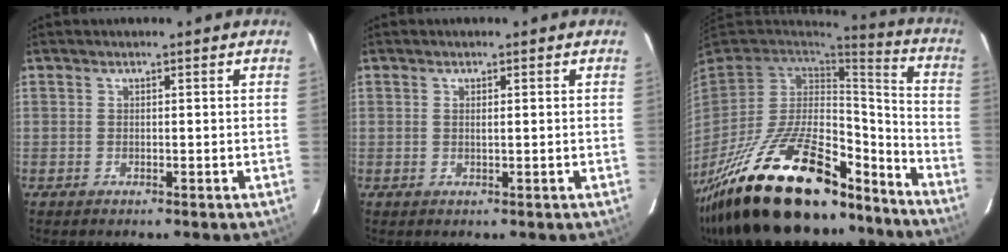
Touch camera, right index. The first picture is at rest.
{"total": 0.8, "force": [0.2, 0.1, 0.8], "torque": [-0.015, 0.001, 0.004]}
{"total": 34.5, "force": [-23.6, 13.6, 21.1], "torque": [-0.402, -0.018, -0.361]}